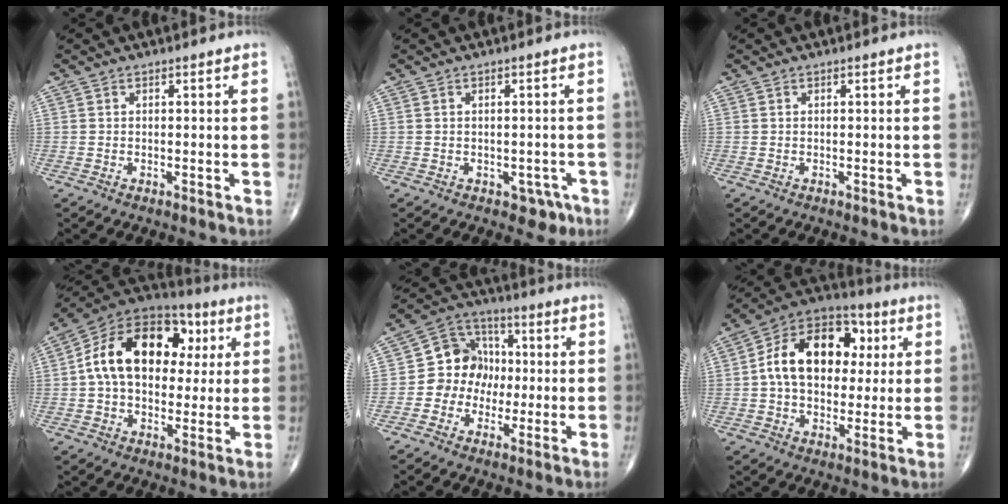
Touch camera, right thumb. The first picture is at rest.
{"total": 3.2, "force": [-1.5, 2.4, 1.6], "torque": [0.000, 0.006, -0.014]}
{"total": 0.0}
{"total": 20.3, "force": [3.4, 13.7, 14.6], "torque": [-0.214, 0.025, 0.046]}
{"total": 10.7, "force": [-0.9, 9.3, 5.3], "torque": [-0.047, 0.034, -0.029]}
{"total": 18.5, "force": [2.7, 12.7, 13.1], "torque": [-0.179, 0.022, 0.036]}